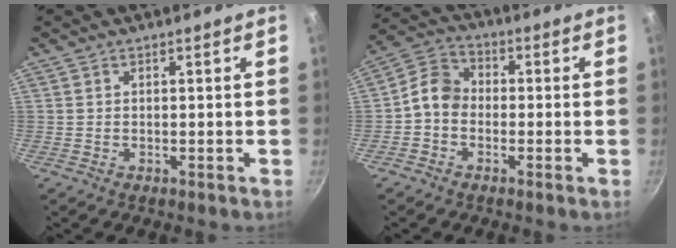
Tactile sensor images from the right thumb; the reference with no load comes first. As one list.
[{"total": 6.5, "force": [-1.5, 5.2, 3.6], "torque": [-0.050, 0.027, -0.050]}]